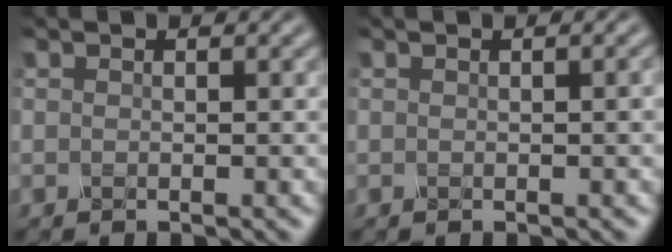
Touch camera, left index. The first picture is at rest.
{"total": 0.8, "force": [0.0, 0.1, 0.7], "torque": [-0.008, 0.004, 0.001]}